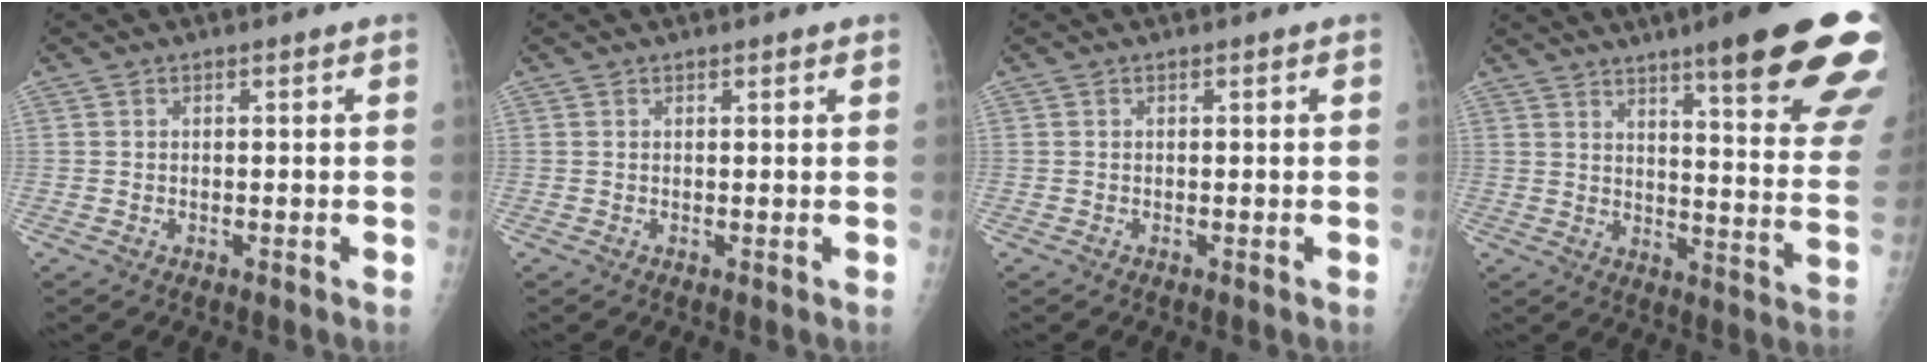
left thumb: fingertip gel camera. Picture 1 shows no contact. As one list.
[{"total": 0.7, "force": [0.5, 0.2, 0.4], "torque": [-0.004, -0.001, 0.007]}, {"total": 0.0}, {"total": 25.2, "force": [16.2, 3.5, 19.0], "torque": [-0.204, -0.068, 0.212]}]